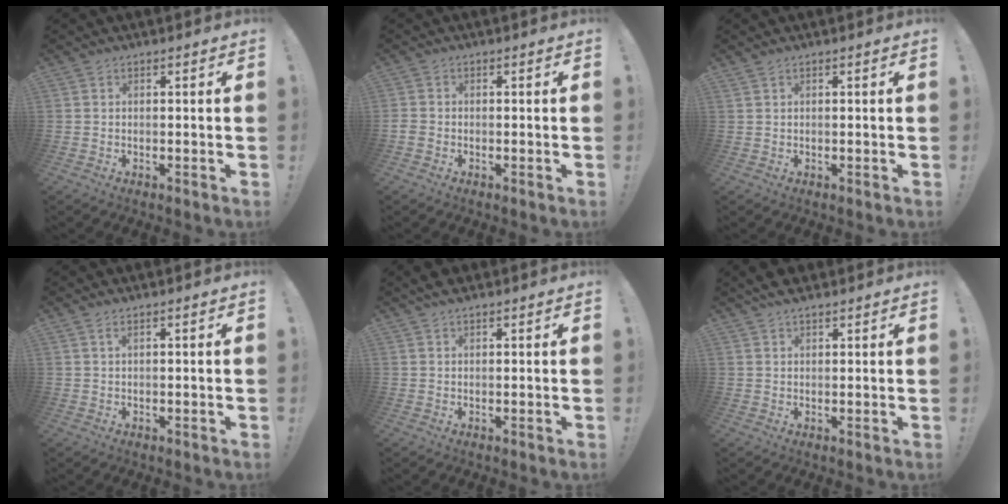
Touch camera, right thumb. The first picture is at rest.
{"total": 2.0, "force": [-1.1, 1.5, 0.8], "torque": [-0.008, 0.008, -0.018]}
{"total": 0.6, "force": [0.5, 0.0, 0.4], "torque": [-0.011, 0.001, 0.011]}
{"total": 1.2, "force": [0.6, 0.2, 1.0], "torque": [-0.018, 0.000, 0.010]}
{"total": 2.6, "force": [2.4, 0.8, 0.8], "torque": [-0.012, -0.008, 0.042]}
{"total": 4.0, "force": [3.4, 1.4, 1.4], "torque": [-0.016, -0.017, 0.062]}